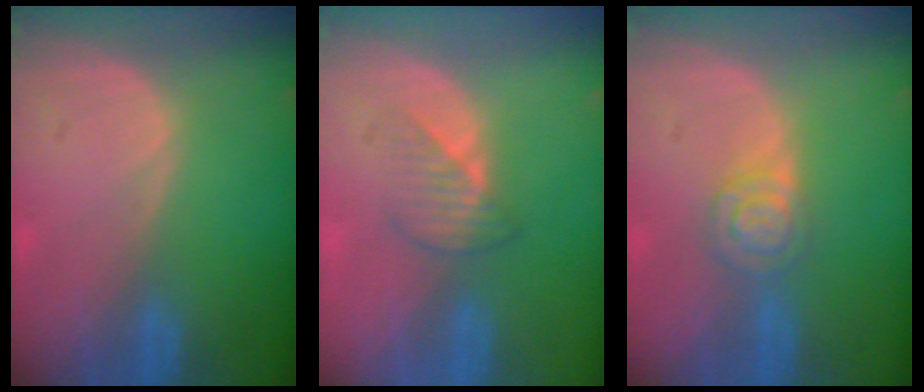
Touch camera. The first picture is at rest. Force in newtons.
{"total": 3.4, "press": 3.2, "slide": 1.2}
{"total": 4.9, "press": 4.2, "slide": 2.5}